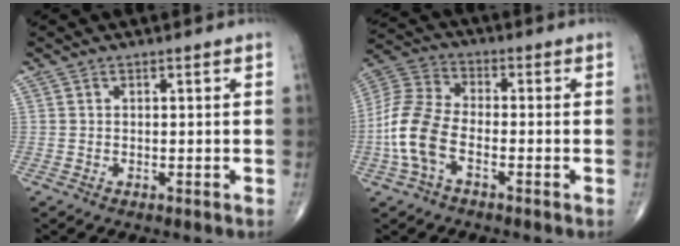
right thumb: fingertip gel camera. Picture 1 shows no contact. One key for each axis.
{"total": 11.2, "fx": -3.4, "fy": 6.1, "fz": 8.8, "tx": -0.196, "ty": 0.027, "tz": -0.075}